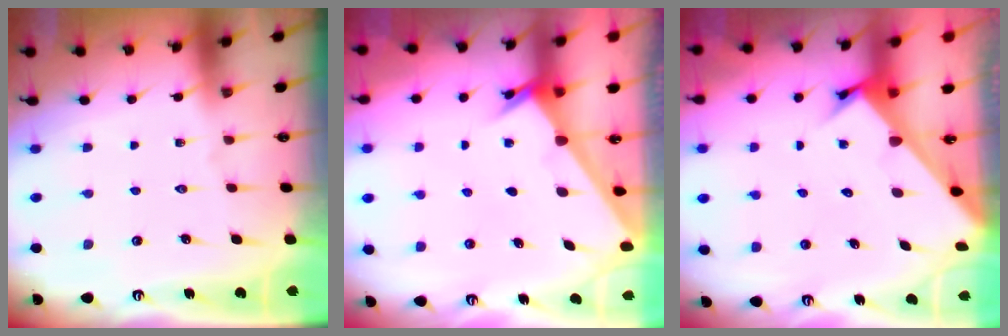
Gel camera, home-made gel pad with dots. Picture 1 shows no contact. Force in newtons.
{"total": 2.3, "press": 2.3, "slide": 0.3}
{"total": 2.9, "press": 2.9, "slide": 0.2}